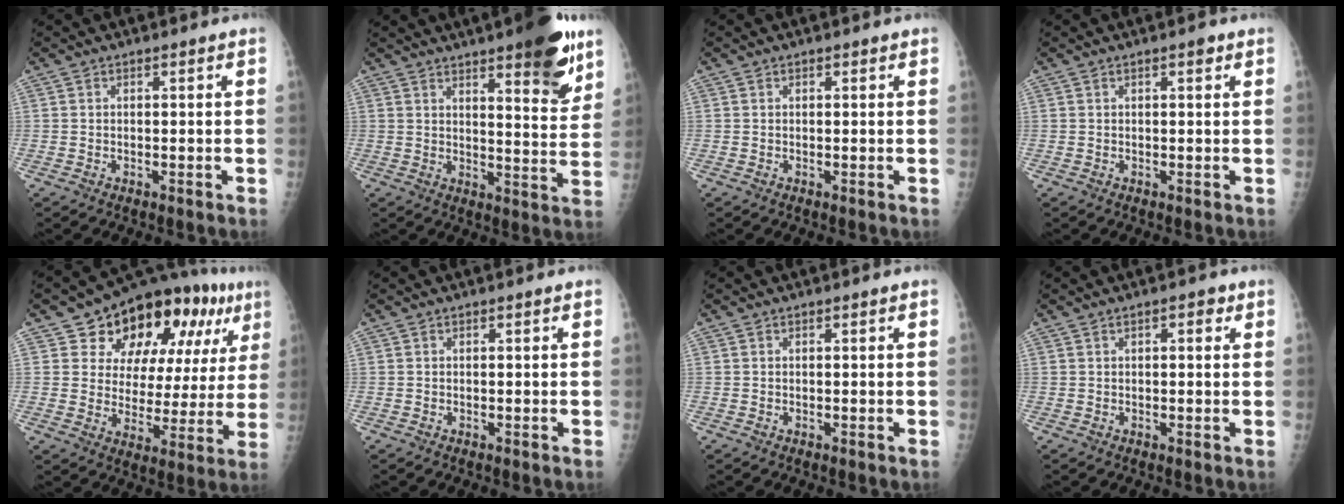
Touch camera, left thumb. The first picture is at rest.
{"total": 15.4, "force": [9.4, 4.1, 11.4], "torque": [-0.119, -0.050, 0.131]}
{"total": 0.6, "force": [0.3, 0.5, 0.2], "torque": [0.006, 0.000, 0.002]}
{"total": 1.3, "force": [0.7, 0.5, 0.9], "torque": [-0.008, 0.000, 0.008]}
{"total": 21.6, "force": [10.8, 12.1, 14.3], "torque": [-0.149, -0.005, 0.157]}
{"total": 0.0}
{"total": 0.0}
{"total": 2.2, "force": [1.0, 1.2, 1.6], "torque": [-0.012, 0.001, 0.011]}